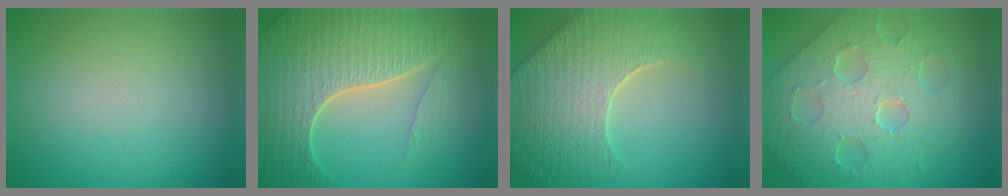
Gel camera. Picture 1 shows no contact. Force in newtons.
{"total": 7.3, "press": 5.3, "slide": 5.0}
{"total": 8.4, "press": 6.1, "slide": 5.8}
{"total": 9.7, "press": 6.8, "slide": 6.9}